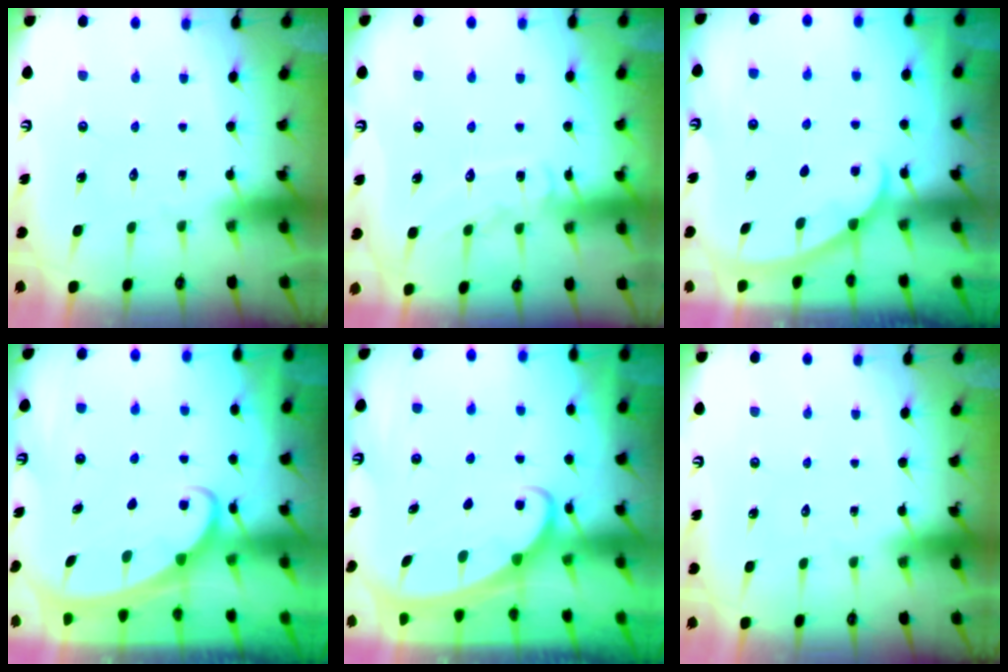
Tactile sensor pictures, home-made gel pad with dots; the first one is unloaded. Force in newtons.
{"total": 8.7, "press": 8.6, "slide": 0.6}
{"total": 2.3, "press": 2.3, "slide": 0.2}
{"total": 2.4, "press": 2.4, "slide": 0.3}
{"total": 2.4, "press": 2.4, "slide": 0.3}
{"total": 0.0}